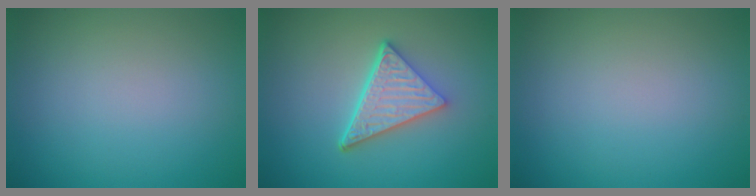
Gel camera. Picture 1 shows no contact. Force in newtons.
{"total": 5.1, "press": 3.8, "slide": 3.5}
{"total": 0.0}